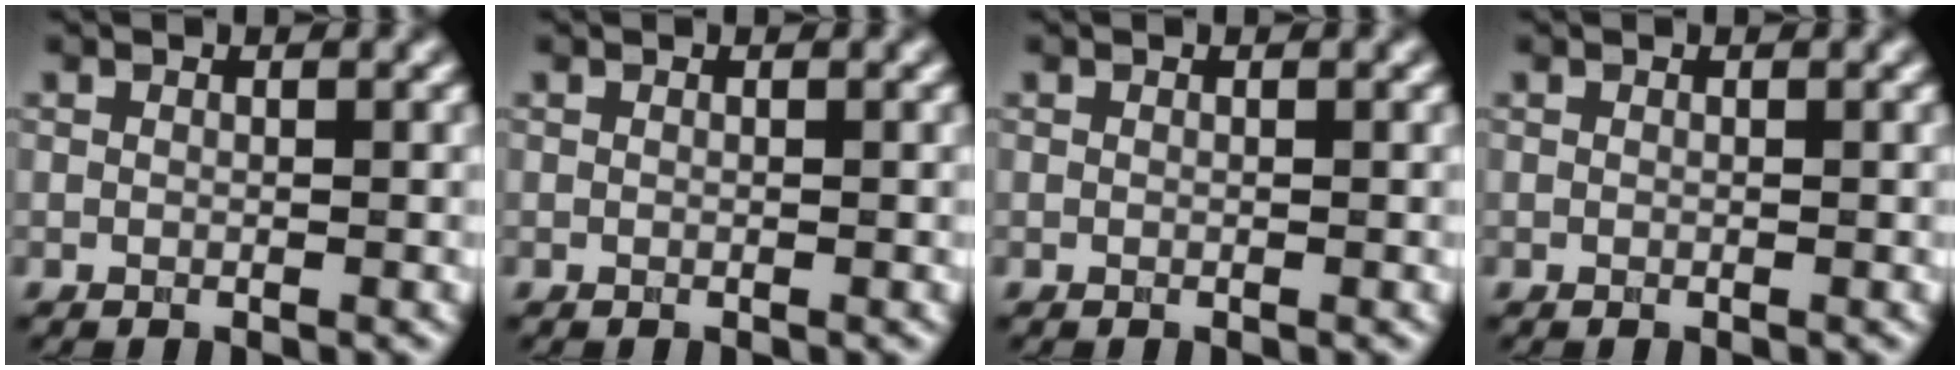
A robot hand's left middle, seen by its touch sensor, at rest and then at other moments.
{"total": 0.0}
{"total": 0.0}
{"total": 0.0}